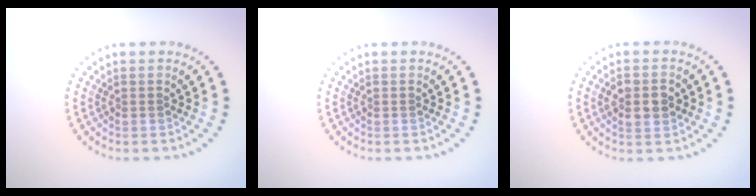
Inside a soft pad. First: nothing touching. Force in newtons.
{"total": 0.0}
{"total": 3.4, "press": 3.4, "slide": 0.1}